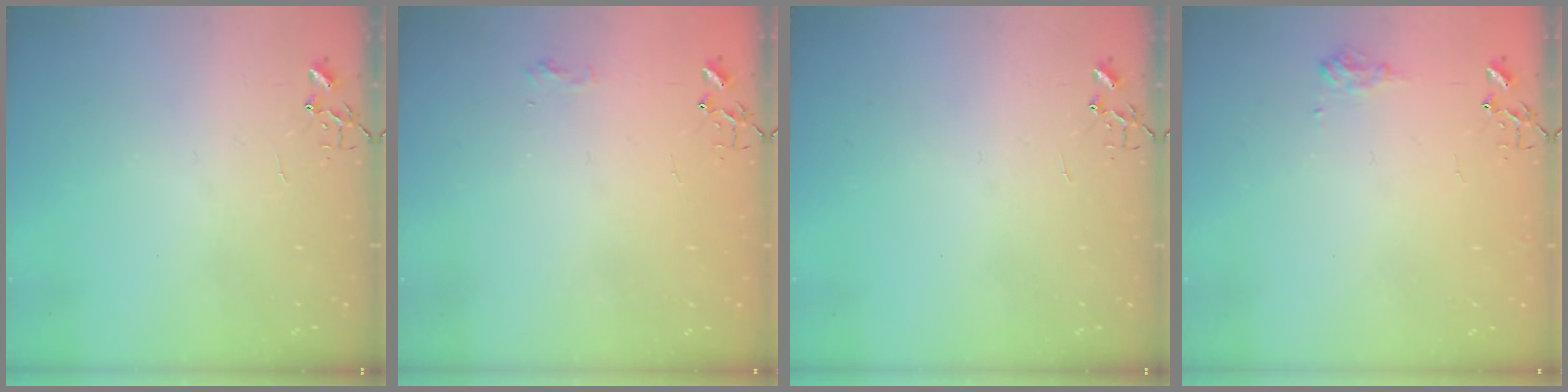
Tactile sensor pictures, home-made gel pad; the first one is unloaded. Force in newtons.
{"total": 6.0, "press": 6.0, "slide": 0.6}
{"total": 0.0}
{"total": 6.9, "press": 6.8, "slide": 1.0}